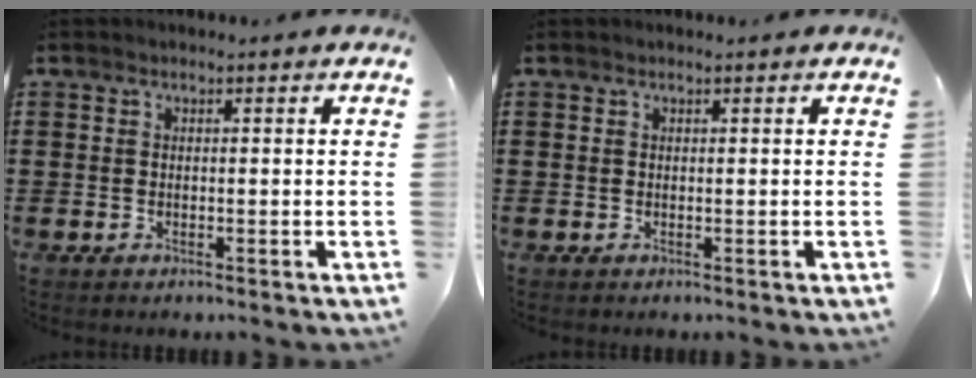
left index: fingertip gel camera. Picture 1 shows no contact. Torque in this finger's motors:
{"motor_torque": [0.16, -0.09, 0.00, 0.00]}